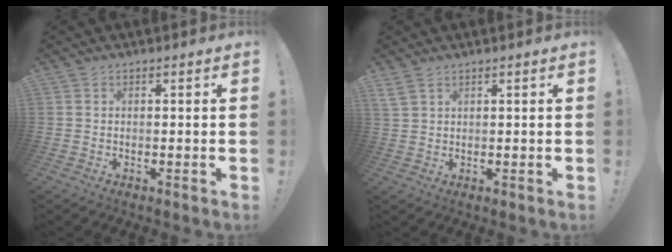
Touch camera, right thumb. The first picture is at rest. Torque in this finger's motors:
{"motor_torque": [-0.19, 0.85, 0.71, 0.67, 0.25]}